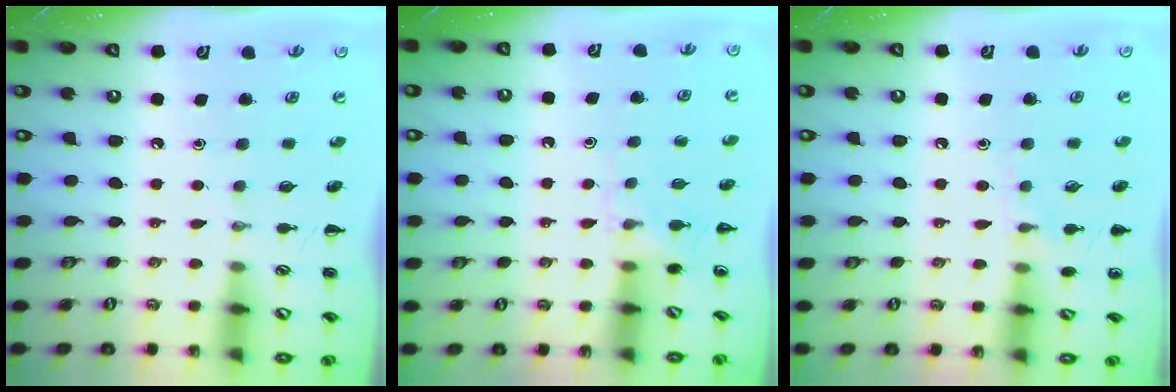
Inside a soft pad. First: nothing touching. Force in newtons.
{"total": 5.5, "press": 5.3, "slide": 1.7}
{"total": 6.0, "press": 5.7, "slide": 1.9}